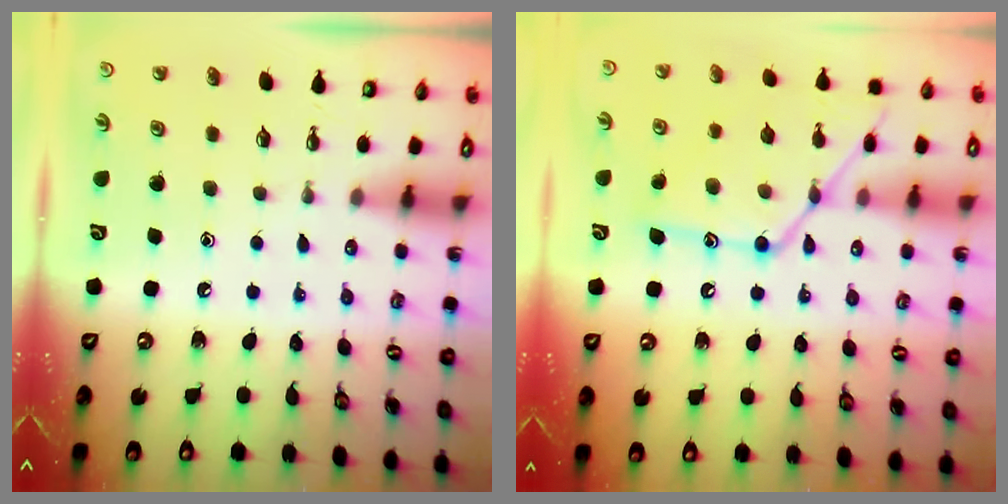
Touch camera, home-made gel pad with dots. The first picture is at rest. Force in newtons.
{"total": 17.1, "press": 17.1, "slide": 1.2}